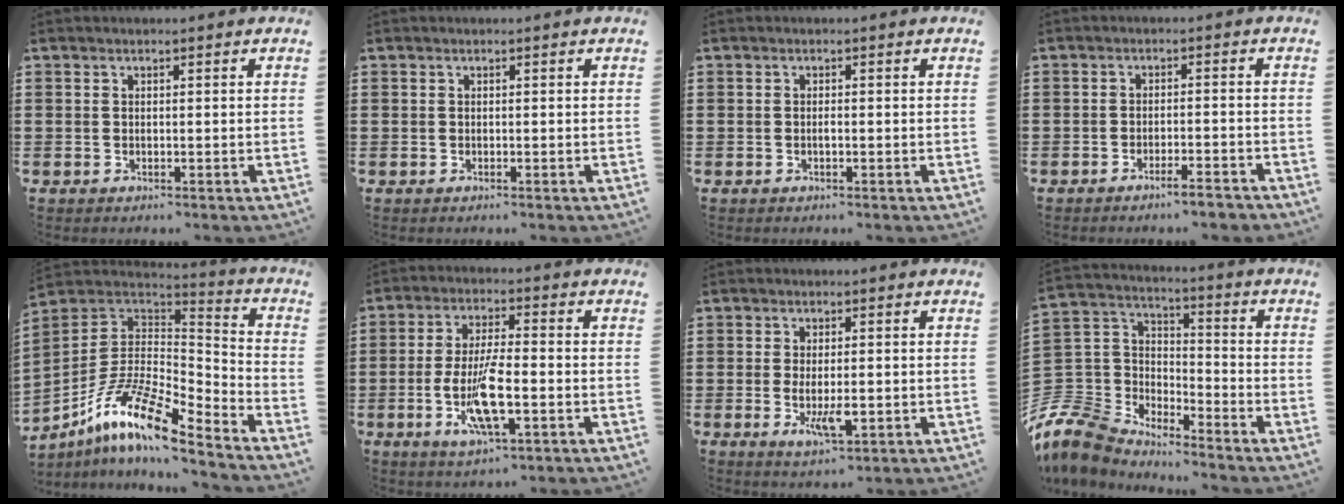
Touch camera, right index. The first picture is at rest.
{"total": 0.0}
{"total": 0.6, "force": [-0.2, 0.2, 0.5], "torque": [-0.010, -0.003, -0.003]}
{"total": 2.9, "force": [-2.5, -0.2, 1.5], "torque": [-0.025, -0.003, -0.047]}
{"total": 13.8, "force": [-9.0, 3.6, 9.9], "torque": [-0.201, 0.008, -0.174]}
{"total": 9.3, "force": [-2.7, 2.4, 8.6], "torque": [-0.179, -0.012, -0.052]}
{"total": 4.7, "force": [-1.0, 1.7, 4.2], "torque": [-0.078, -0.004, -0.022]}
{"total": 7.8, "force": [-6.7, 3.7, 1.5], "torque": [-0.094, -0.012, -0.146]}